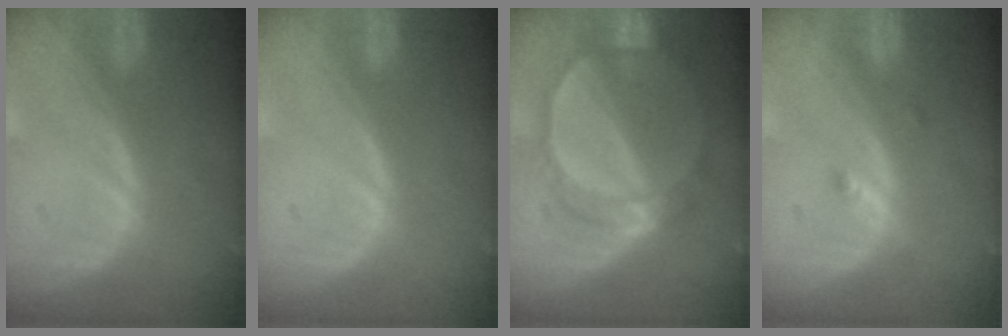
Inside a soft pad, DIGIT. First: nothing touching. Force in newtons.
{"total": 0.0}
{"total": 7.3, "press": 6.4, "slide": 3.6}
{"total": 1.9, "press": 1.5, "slide": 1.0}